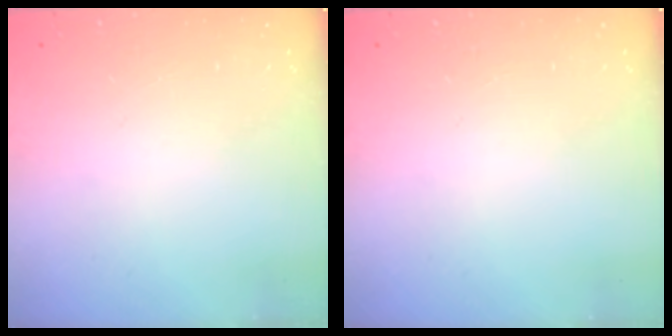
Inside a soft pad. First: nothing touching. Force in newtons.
{"total": 0.0}